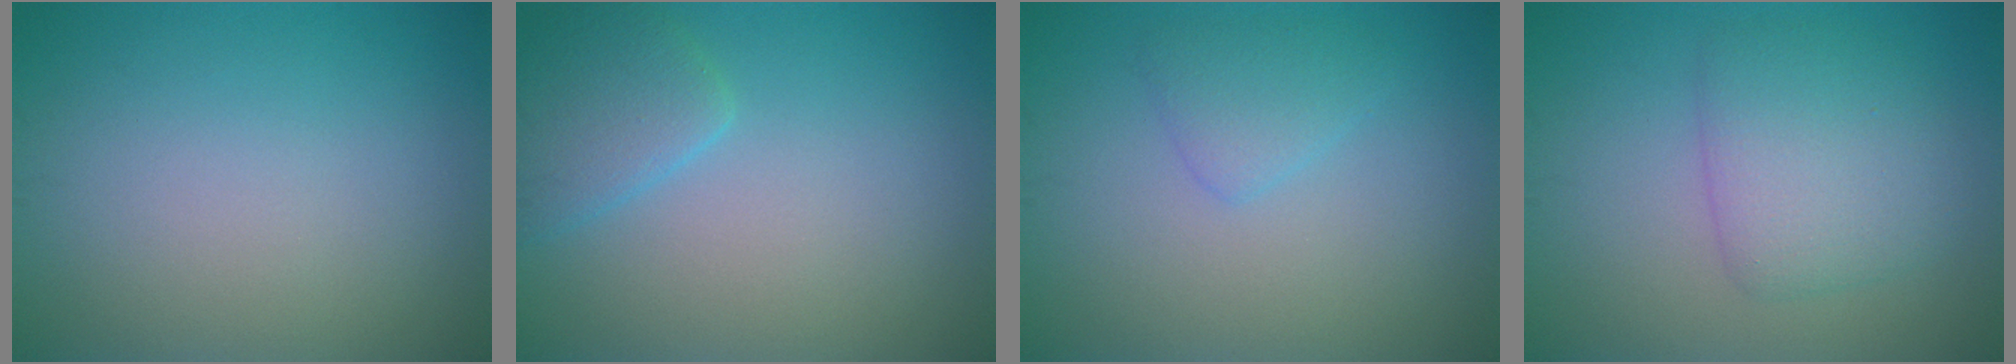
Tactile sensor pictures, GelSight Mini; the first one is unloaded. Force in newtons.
{"total": 3.0, "press": 2.9, "slide": 0.3}
{"total": 1.8, "press": 1.8, "slide": 0.2}
{"total": 4.3, "press": 4.3, "slide": 0.1}